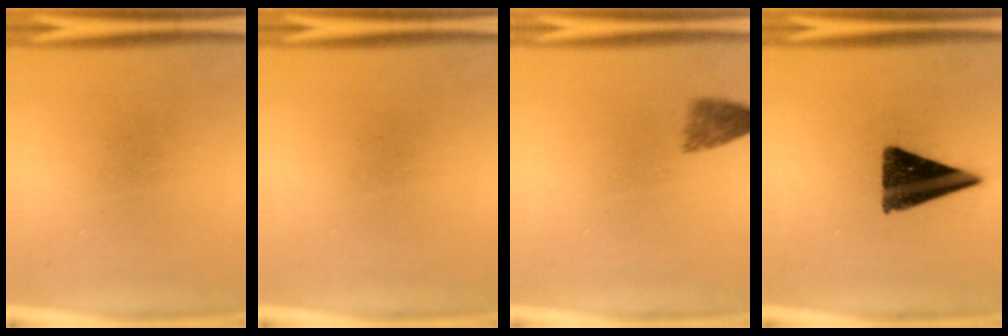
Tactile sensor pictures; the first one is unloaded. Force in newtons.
{"total": 0.0}
{"total": 3.0}
{"total": 13.0}